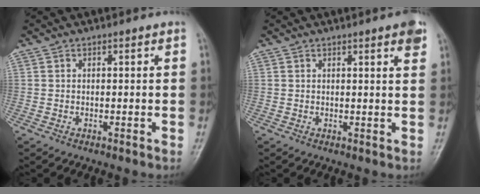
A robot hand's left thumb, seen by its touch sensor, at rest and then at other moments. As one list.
[{"total": 3.3, "force": [2.0, 0.4, 2.6], "torque": [-0.027, -0.007, 0.022]}]